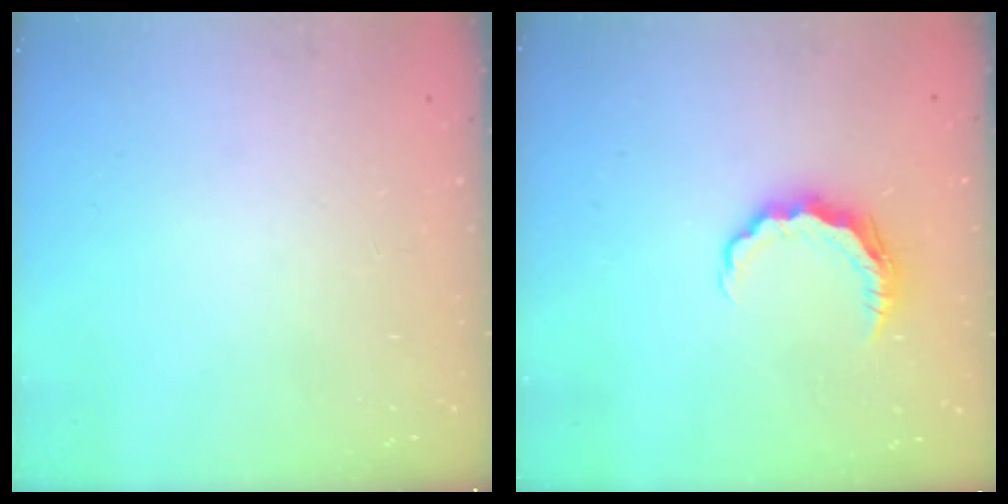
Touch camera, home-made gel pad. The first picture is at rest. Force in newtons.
{"total": 7.1, "press": 7.1, "slide": 0.5}